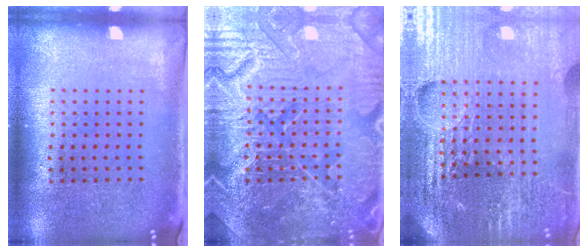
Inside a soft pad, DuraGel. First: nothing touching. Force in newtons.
{"total": 6.0, "press": 5.9, "slide": 0.7}
{"total": 5.7, "press": 5.2, "slide": 2.3}